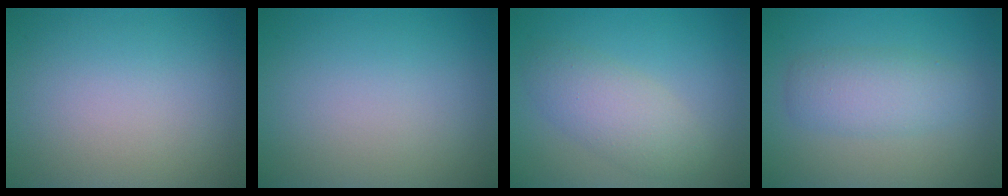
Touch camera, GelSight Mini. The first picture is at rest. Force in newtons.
{"total": 0.0}
{"total": 3.8, "press": 3.8, "slide": 0.0}
{"total": 2.3, "press": 2.3, "slide": 0.2}